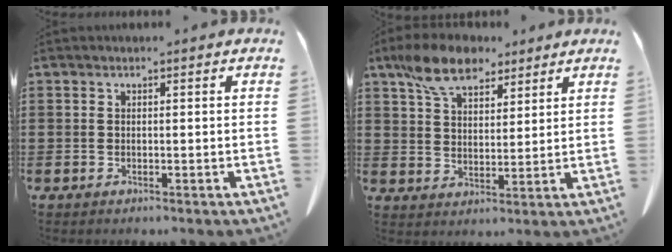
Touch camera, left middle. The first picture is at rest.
{"total": 9.0, "force": [6.7, 4.0, 4.6], "torque": [-0.113, 0.000, 0.125]}